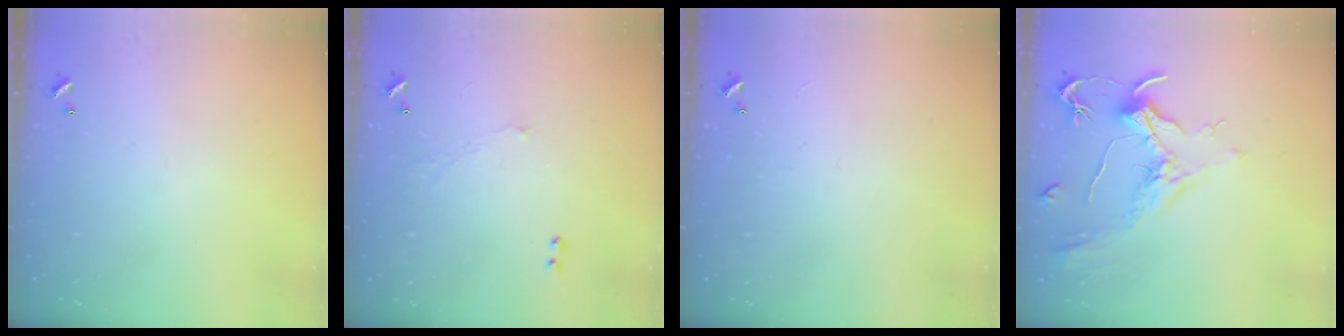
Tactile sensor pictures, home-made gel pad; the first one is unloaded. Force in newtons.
{"total": 1.0, "press": 0.7, "slide": 0.6}
{"total": 1.0, "press": 0.9, "slide": 0.5}
{"total": 2.1, "press": 2.0, "slide": 0.8}